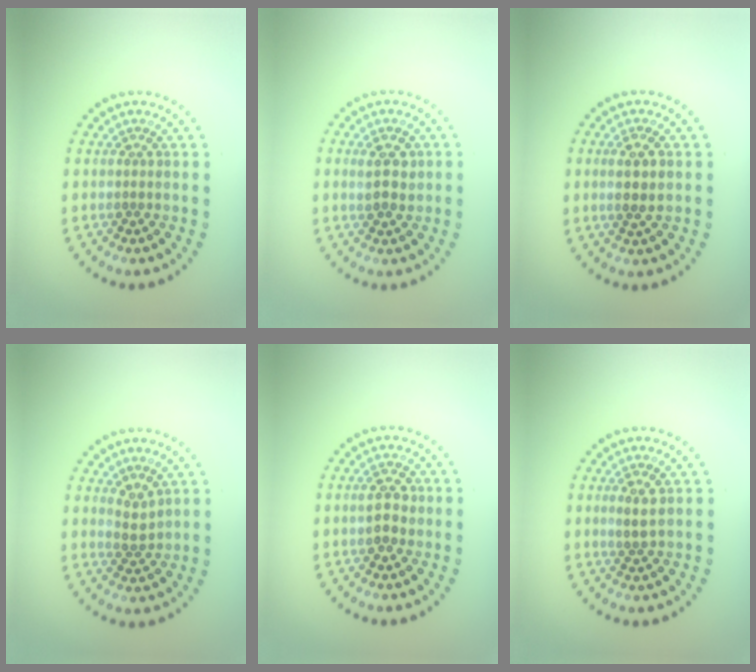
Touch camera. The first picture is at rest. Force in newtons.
{"total": 2.2, "press": 2.2, "slide": 0.5}
{"total": 2.0, "press": 1.9, "slide": 0.6}
{"total": 1.7, "press": 1.5, "slide": 0.8}
{"total": 2.4, "press": 2.4, "slide": 0.0}
{"total": 1.9, "press": 1.8, "slide": 0.6}